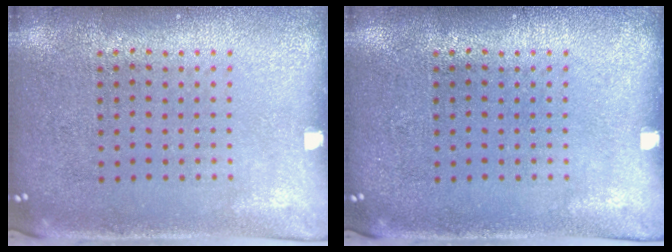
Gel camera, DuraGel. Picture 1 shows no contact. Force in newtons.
{"total": 0.0}